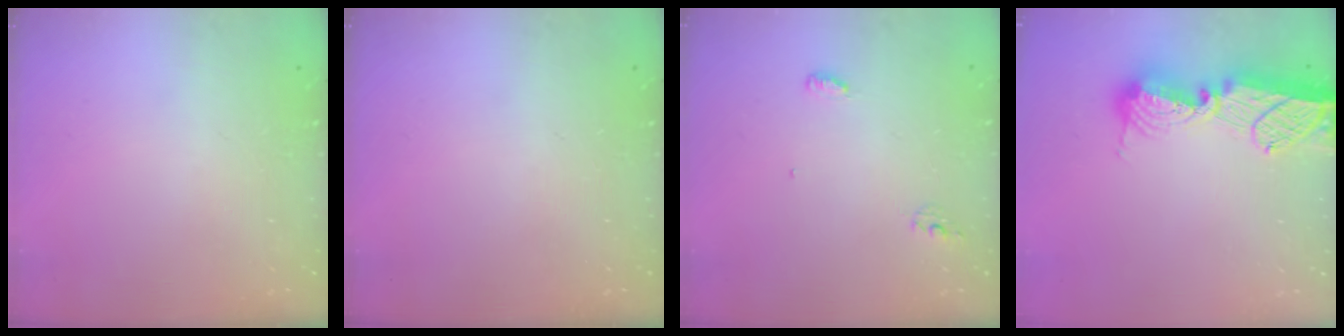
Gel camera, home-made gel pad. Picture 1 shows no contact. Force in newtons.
{"total": 0.0}
{"total": 5.2, "press": 4.4, "slide": 2.7}
{"total": 15.2, "press": 15.1, "slide": 1.3}